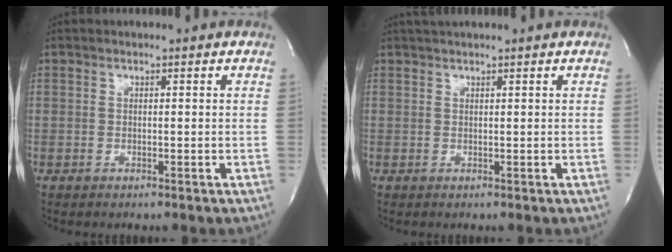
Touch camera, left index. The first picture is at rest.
{"total": 2.1, "force": [1.8, -0.4, 1.0], "torque": [-0.012, 0.021, 0.038]}